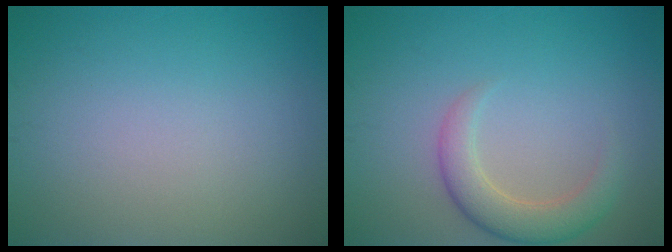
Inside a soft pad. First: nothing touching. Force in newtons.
{"total": 3.5, "press": 3.5, "slide": 0.4}